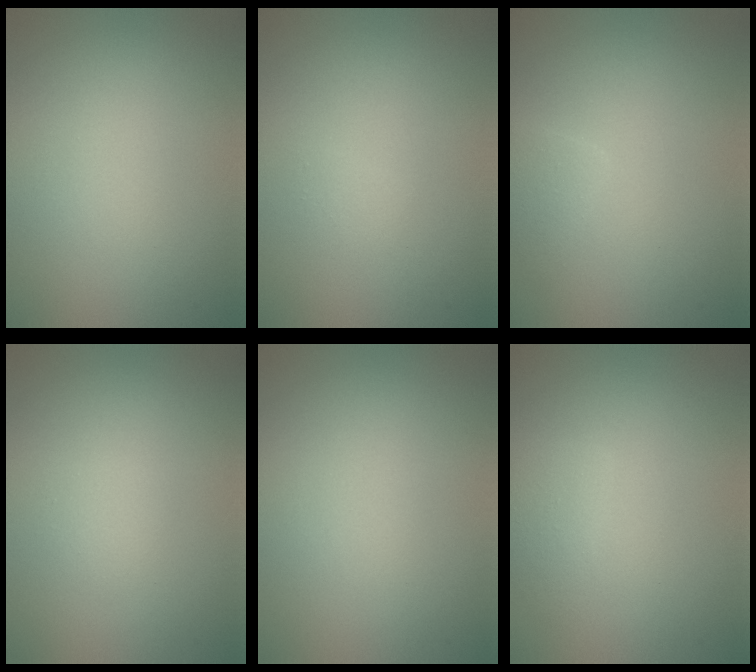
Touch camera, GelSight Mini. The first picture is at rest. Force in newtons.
{"total": 0.6, "press": 0.6, "slide": 0.0}
{"total": 1.6, "press": 1.6, "slide": 0.0}
{"total": 0.7, "press": 0.7, "slide": 0.0}
{"total": 0.0}
{"total": 1.6, "press": 1.6, "slide": 0.0}